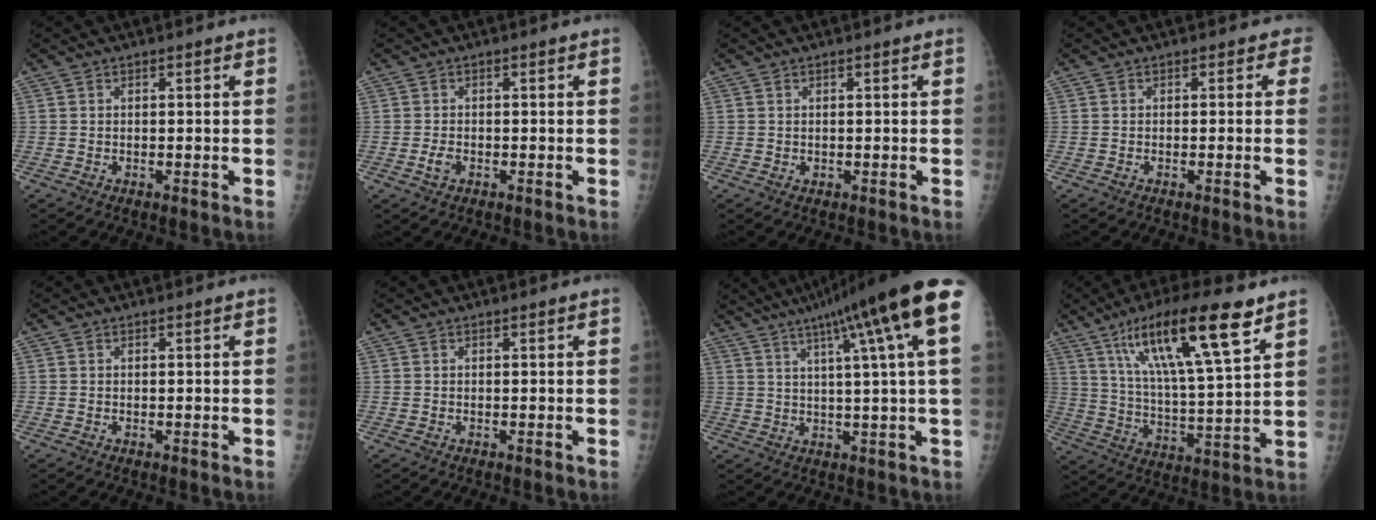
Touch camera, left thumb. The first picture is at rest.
{"total": 2.0, "force": [-0.8, 1.3, 1.3], "torque": [-0.024, 0.003, -0.015]}
{"total": 0.5, "force": [0.2, 0.4, 0.3], "torque": [0.001, -0.001, 0.003]}
{"total": 1.4, "force": [0.2, 1.2, 0.7], "torque": [0.017, 0.006, -0.012]}
{"total": 0.0}
{"total": 0.0}
{"total": 19.4, "force": [9.7, 0.8, 16.8], "torque": [-0.247, 0.008, 0.124]}
{"total": 19.5, "force": [11.0, 3.4, 15.7], "torque": [-0.263, -0.038, 0.197]}